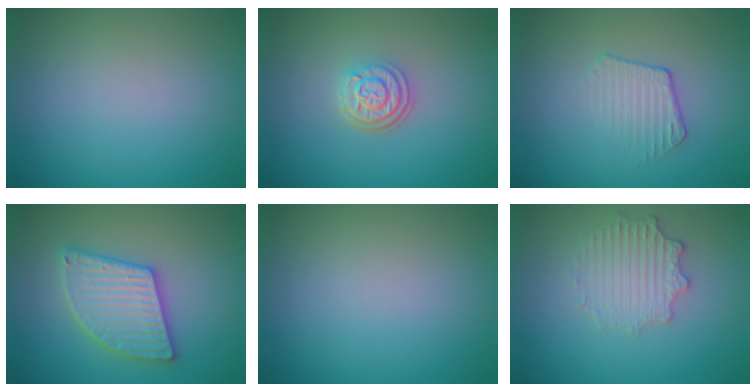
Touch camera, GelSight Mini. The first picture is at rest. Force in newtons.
{"total": 3.0, "press": 2.4, "slide": 1.8}
{"total": 1.8, "press": 1.1, "slide": 1.4}
{"total": 5.5, "press": 5.5, "slide": 0.7}
{"total": 0.0}
{"total": 2.7, "press": 2.6, "slide": 0.8}